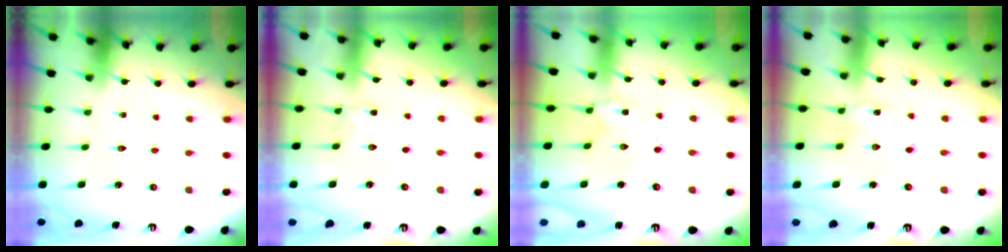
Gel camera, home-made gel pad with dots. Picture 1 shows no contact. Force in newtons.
{"total": 1.0, "press": 1.0, "slide": 0.1}
{"total": 0.7, "press": 0.7, "slide": 0.1}
{"total": 0.9, "press": 0.9, "slide": 0.1}